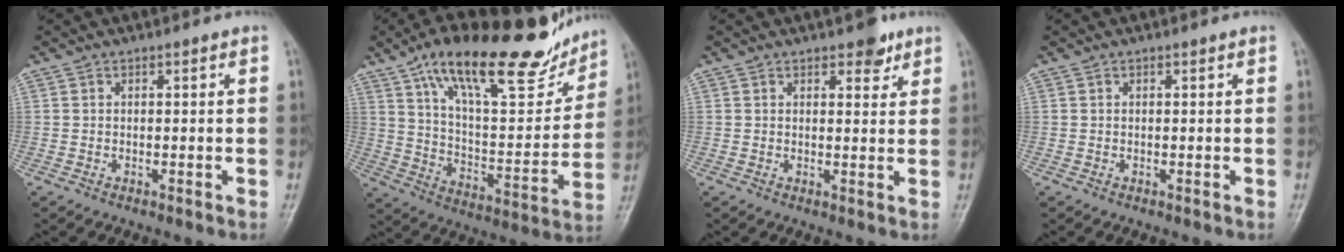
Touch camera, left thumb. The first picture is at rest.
{"total": 25.9, "force": [17.7, 8.8, 16.7], "torque": [-0.216, -0.053, 0.289]}
{"total": 3.5, "force": [2.5, 1.7, 1.9], "torque": [-0.007, -0.012, 0.032]}
{"total": 0.0}